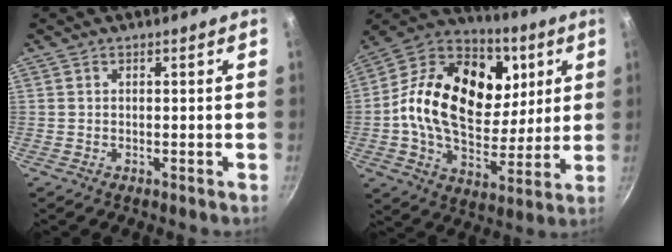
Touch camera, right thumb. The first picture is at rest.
{"total": 26.9, "force": [5.7, 18.1, 19.1], "torque": [-0.310, -0.008, 0.081]}